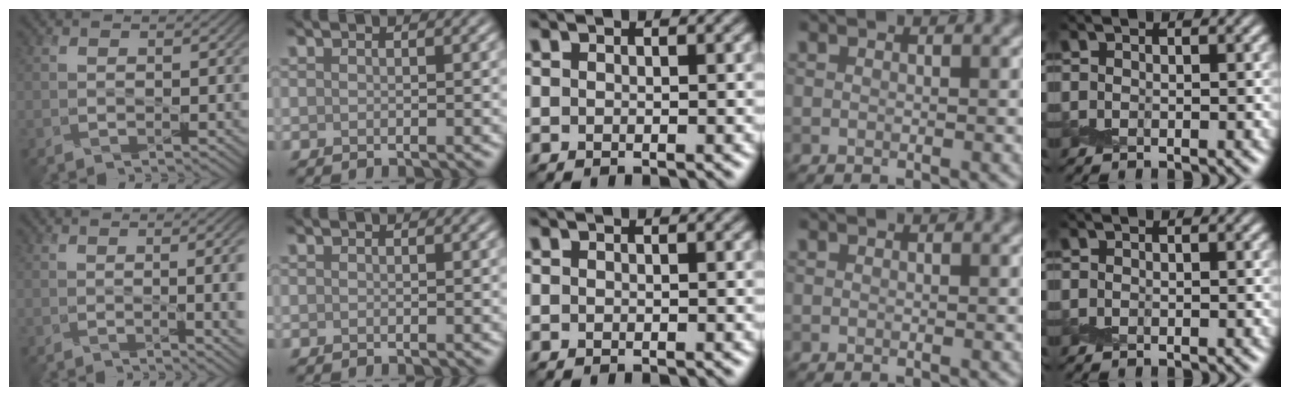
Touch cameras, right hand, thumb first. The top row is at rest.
{"thumb": {"total": 9.5, "force": [-0.7, 3.7, 8.7], "torque": [-0.070, 0.005, -0.001]}}